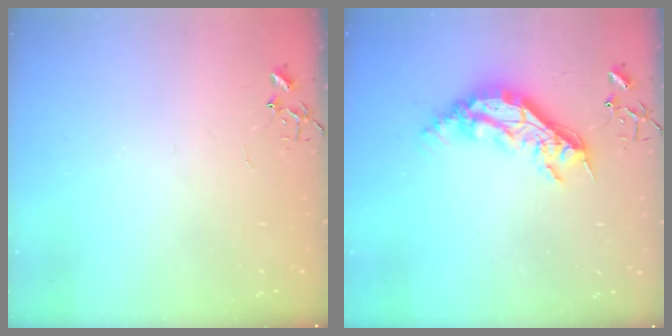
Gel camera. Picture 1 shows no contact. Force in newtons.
{"total": 17.2, "press": 17.2, "slide": 0.3}